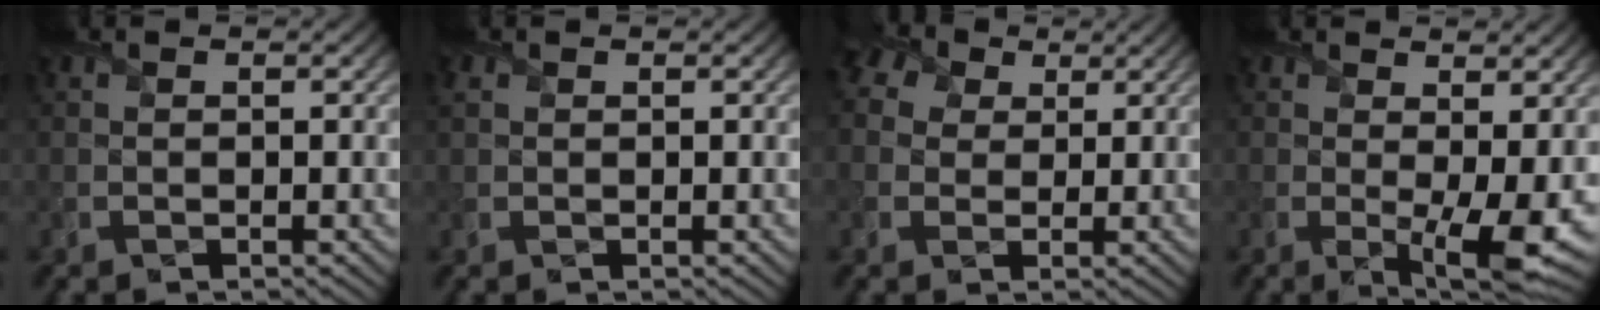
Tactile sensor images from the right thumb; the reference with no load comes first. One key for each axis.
{"total": 1.0, "fx": 0.5, "fy": 0.7, "fz": 0.4, "tx": -0.012, "ty": 0.002, "tz": 0.013}
{"total": 6.1, "fx": 2.6, "fy": 4.5, "fz": 3.0, "tx": -0.092, "ty": 0.018, "tz": 0.040}
{"total": 5.8, "fx": 0.0, "fy": 1.6, "fz": 5.5, "tx": -0.095, "ty": -0.018, "tz": 0.003}